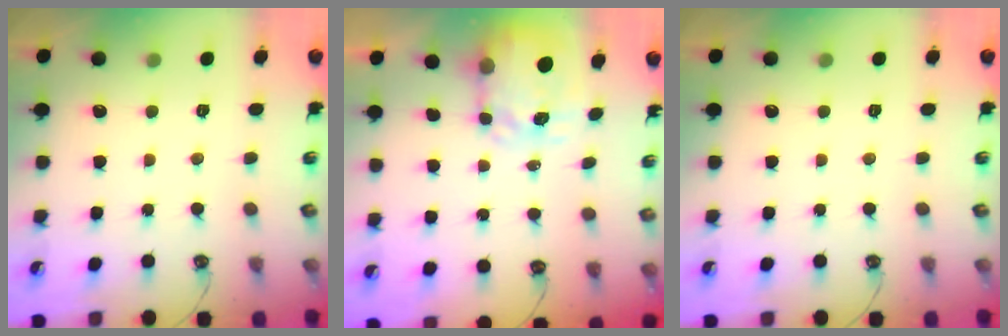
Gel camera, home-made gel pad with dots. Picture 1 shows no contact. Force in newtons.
{"total": 4.7, "press": 4.6, "slide": 0.7}
{"total": 0.0}